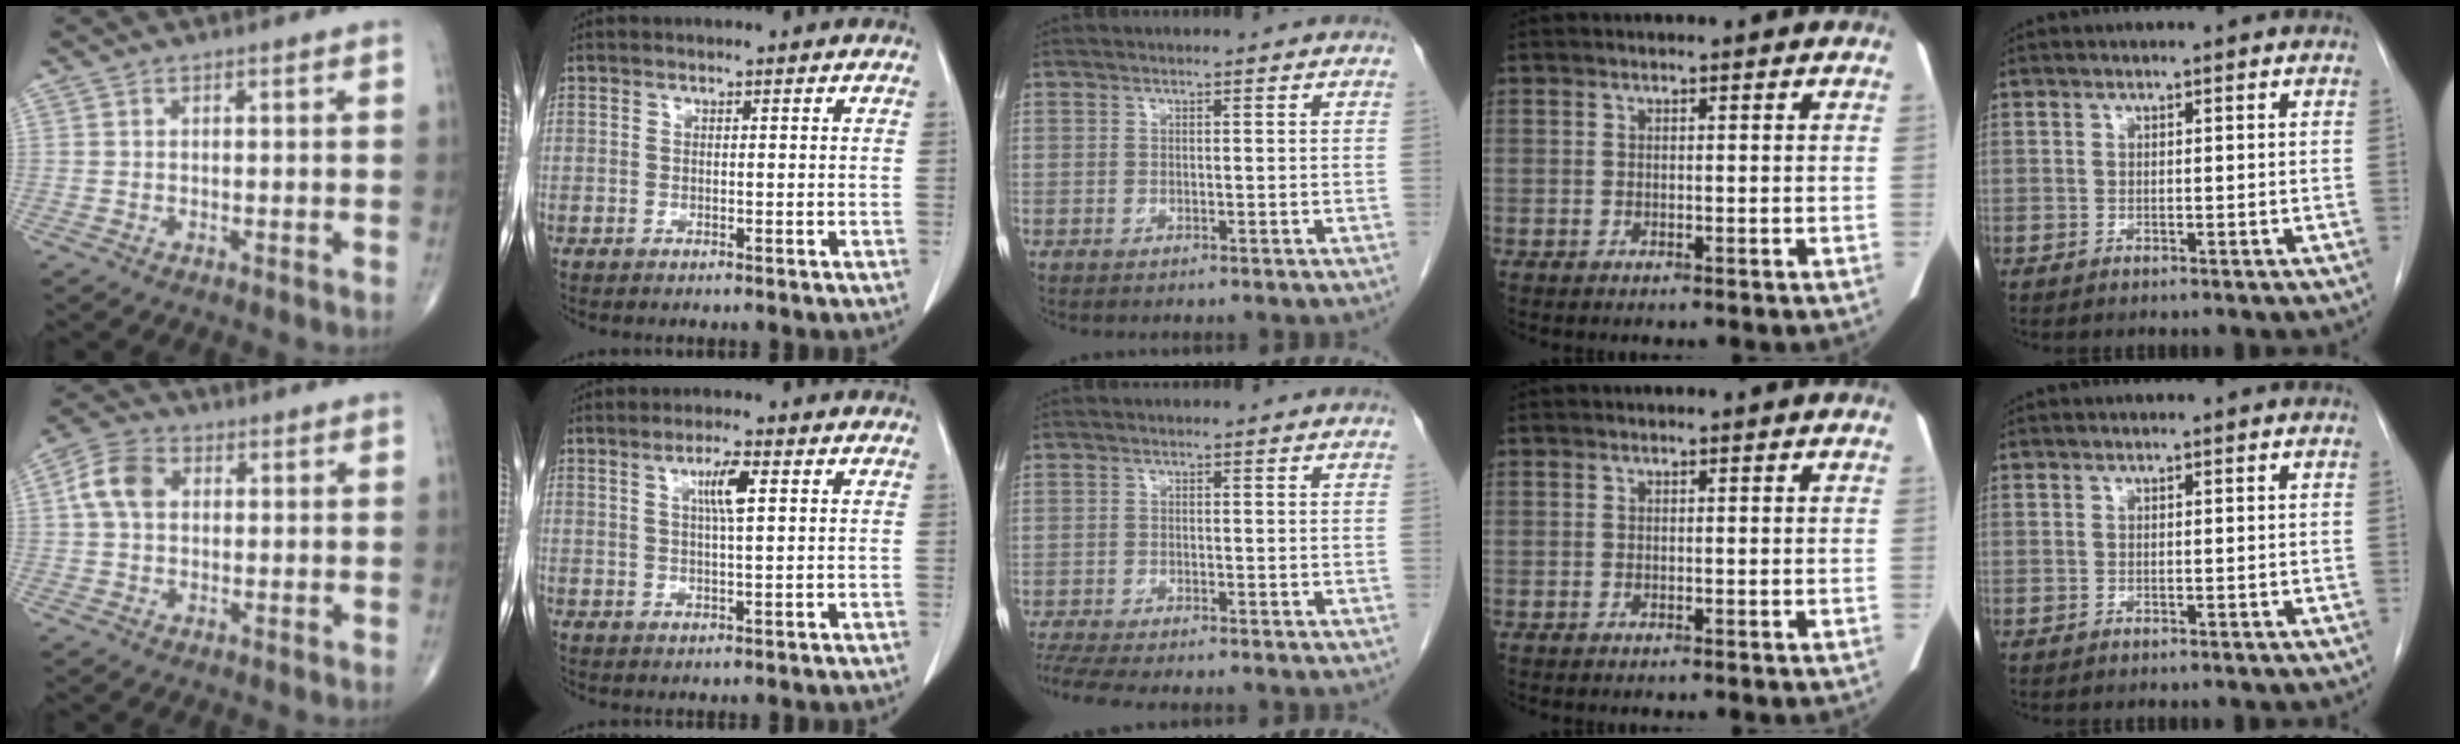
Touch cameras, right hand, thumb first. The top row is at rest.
{"thumb": {"total": 6.9, "force": [1.2, 5.0, 4.7], "torque": [-0.090, 0.017, 0.015]}, "index": {"total": 4.3, "force": [1.5, 0.3, 4.0], "torque": [-0.073, -0.001, 0.025]}, "middle": {"total": 7.6, "force": [-6.6, 0.8, 3.7], "torque": [-0.059, -0.010, -0.105]}}